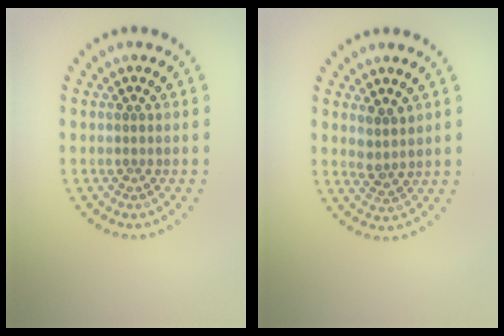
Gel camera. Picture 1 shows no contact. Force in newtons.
{"total": 1.8, "press": 1.5, "slide": 1.1}